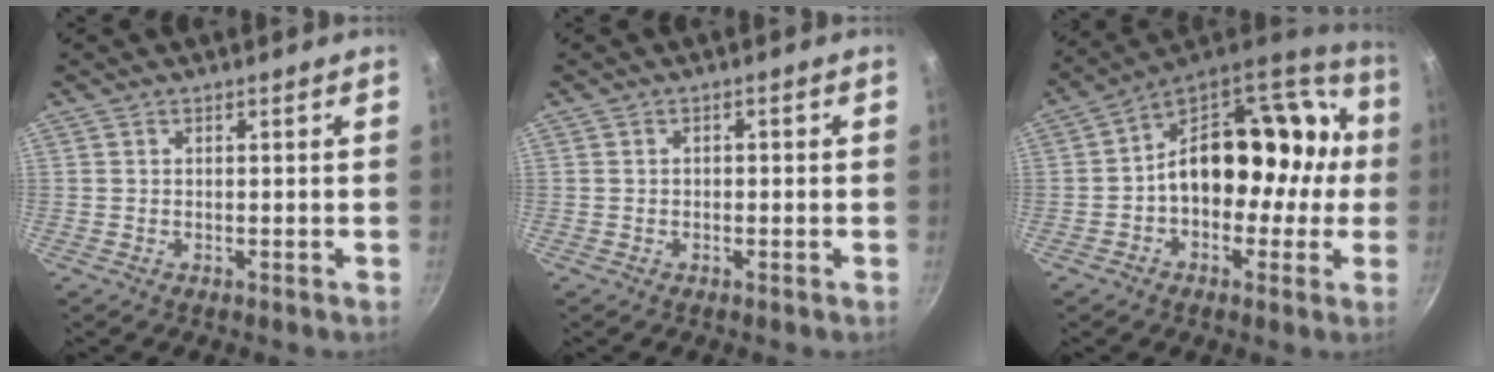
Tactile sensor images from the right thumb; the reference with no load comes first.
{"total": 0.9, "force": [-0.3, 0.7, 0.6], "torque": [-0.010, 0.006, -0.004]}
{"total": 21.6, "force": [0.1, 15.5, 15.0], "torque": [-0.157, 0.073, -0.003]}